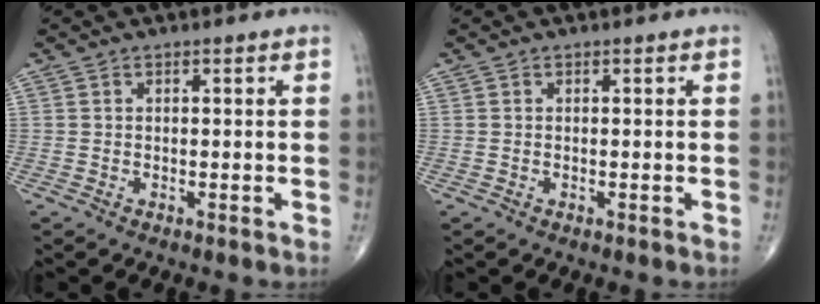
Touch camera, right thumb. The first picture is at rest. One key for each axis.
{"total": 0.0}